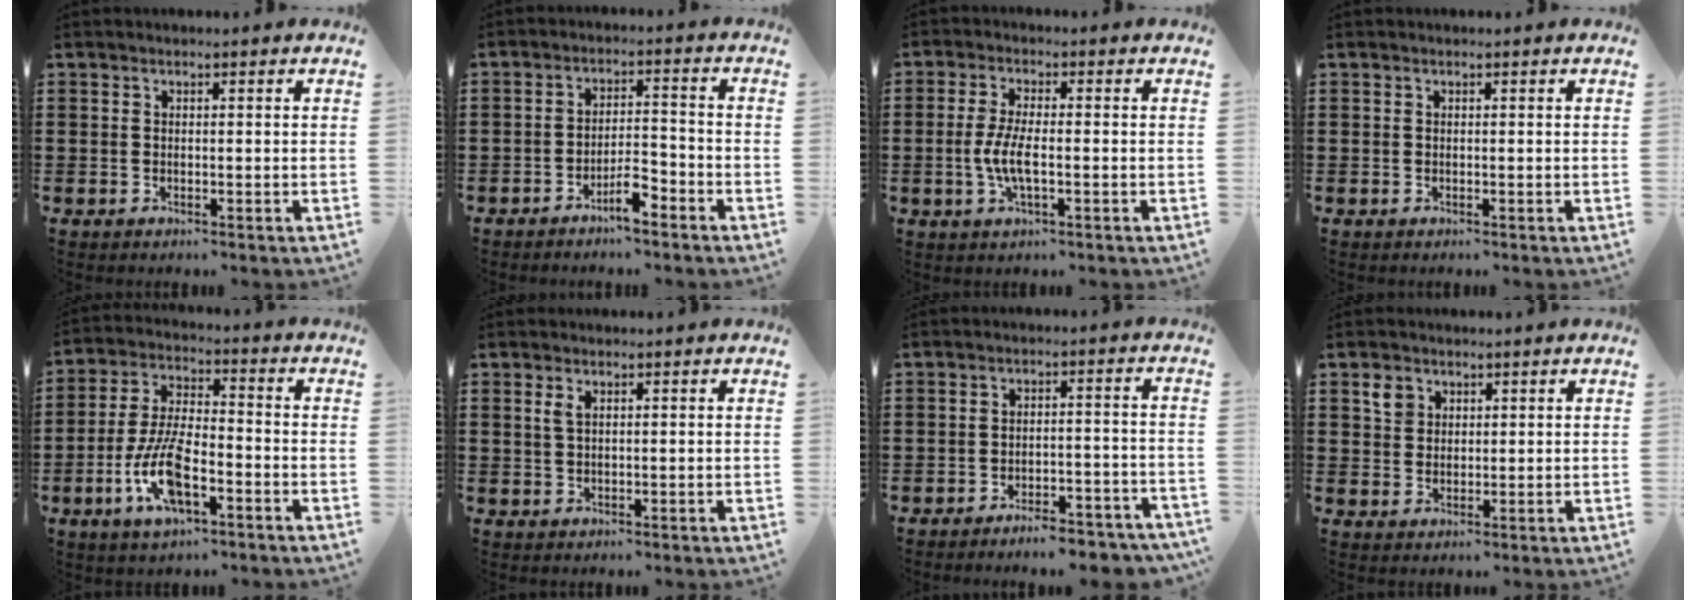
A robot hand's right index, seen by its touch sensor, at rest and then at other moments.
{"total": 4.9, "force": [-3.5, 1.3, 3.2], "torque": [-0.060, 0.009, -0.066]}
{"total": 5.1, "force": [-1.2, 1.5, 4.7], "torque": [-0.110, -0.003, -0.031]}
{"total": 0.0}
{"total": 10.0, "force": [-4.1, 3.8, 8.4], "torque": [-0.186, -0.004, -0.077]}
{"total": 1.5, "force": [0.6, 0.7, 1.2], "torque": [-0.028, 0.003, 0.010]}
{"total": 4.6, "force": [-4.5, 0.3, 1.2], "torque": [-0.021, 0.004, -0.087]}
{"total": 2.8, "force": [1.5, 2.3, 0.7], "torque": [-0.023, 0.011, 0.028]}